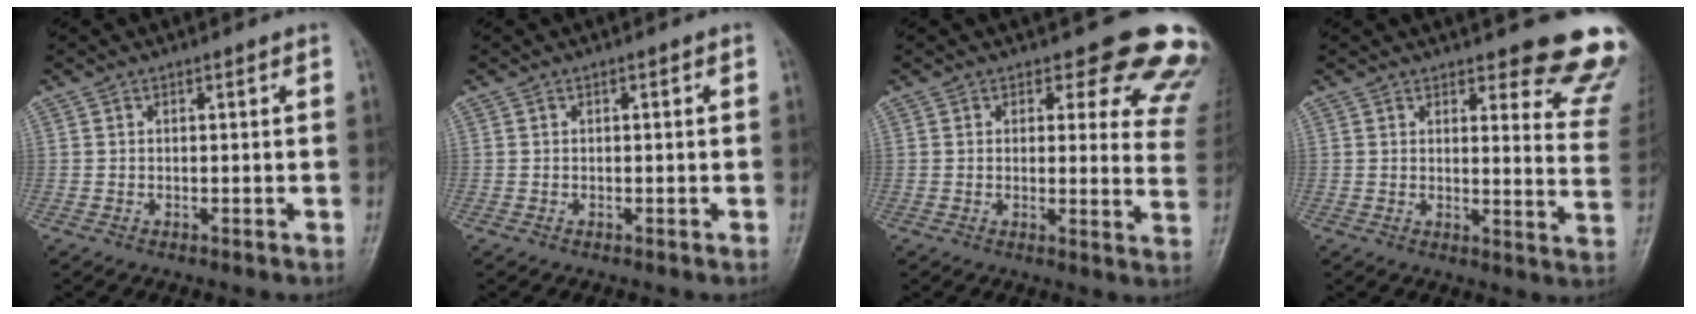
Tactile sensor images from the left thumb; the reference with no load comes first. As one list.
[{"total": 0.0}, {"total": 14.5, "force": [12.5, 5.2, 5.1], "torque": [0.009, -0.096, 0.107]}, {"total": 13.2, "force": [11.7, 2.9, 5.4], "torque": [-0.013, -0.101, 0.107]}]